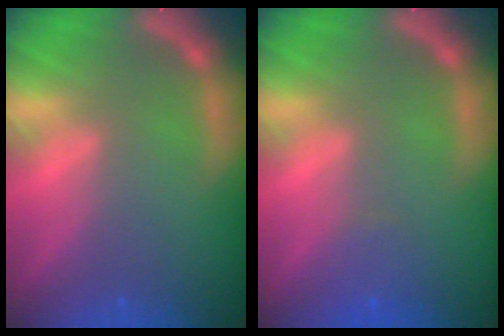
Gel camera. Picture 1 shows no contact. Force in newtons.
{"total": 1.4}